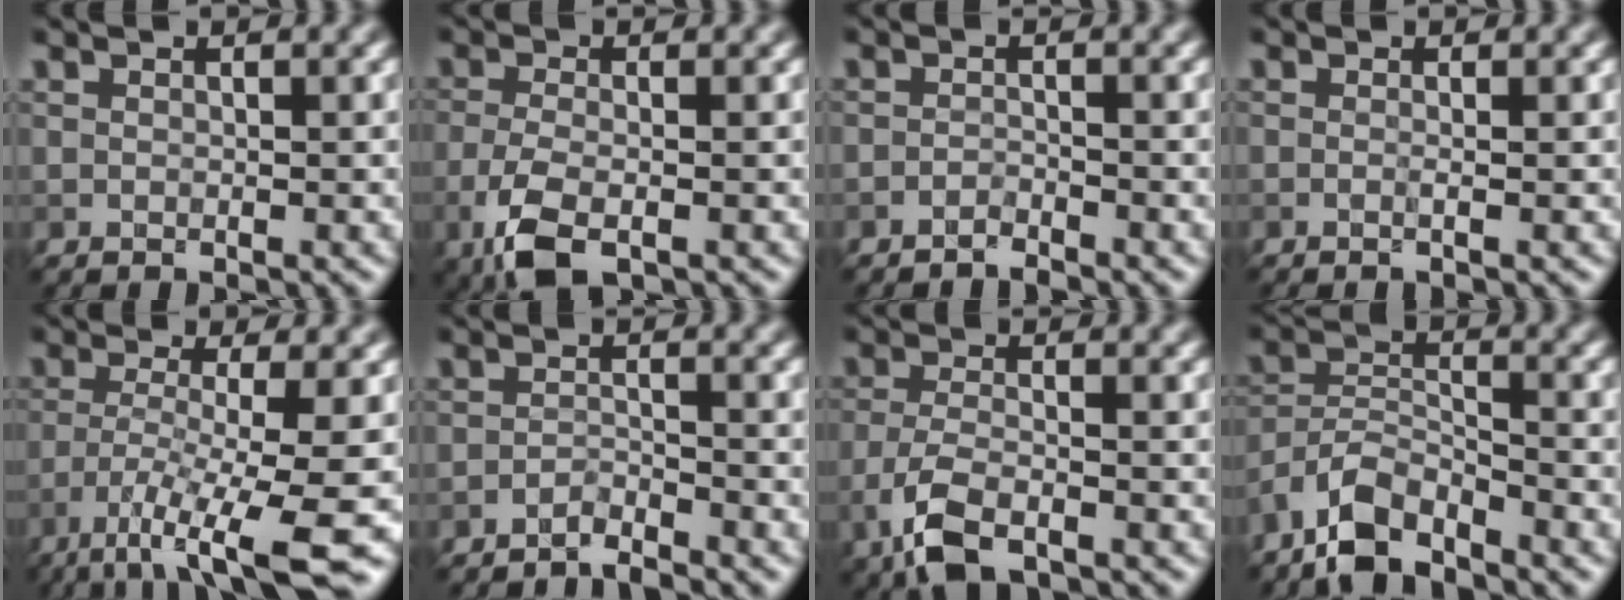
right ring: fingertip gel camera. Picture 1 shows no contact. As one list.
[{"total": 4.9, "force": [-2.5, 1.9, 3.7], "torque": [-0.092, -0.011, -0.055]}, {"total": 1.0, "force": [-1.0, 0.0, 0.2], "torque": [-0.001, 0.003, -0.021]}, {"total": 1.1, "force": [0.1, 0.4, 1.0], "torque": [-0.002, -0.010, -0.016]}, {"total": 8.9, "force": [-4.8, 1.6, 7.3], "torque": [-0.120, -0.017, -0.091]}, {"total": 1.6, "force": [-1.6, 0.1, 0.4], "torque": [-0.004, 0.004, -0.033]}, {"total": 4.8, "force": [-3.0, 1.9, 3.3], "torque": [-0.077, -0.009, -0.066]}, {"total": 5.3, "force": [-4.4, 1.8, 2.4], "torque": [-0.041, 0.001, -0.093]}]